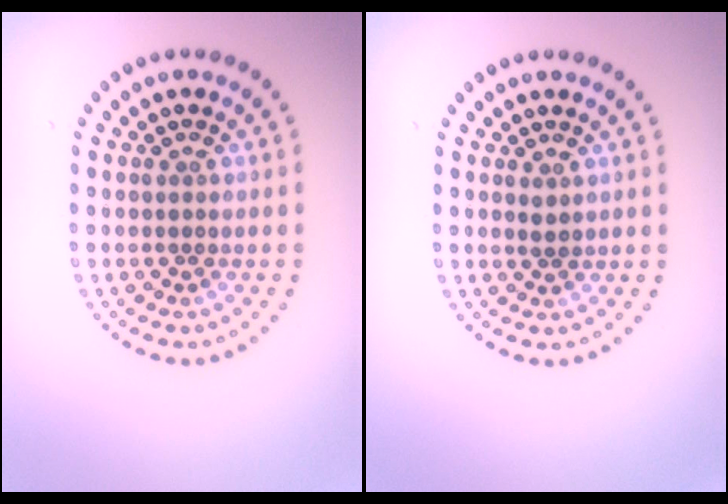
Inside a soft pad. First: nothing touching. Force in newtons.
{"total": 0.7, "press": 0.6, "slide": 0.2}